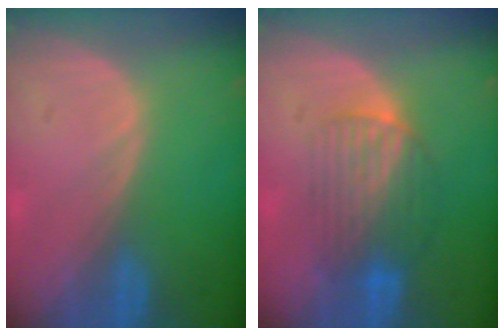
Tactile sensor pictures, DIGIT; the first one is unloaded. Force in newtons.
{"total": 6.5, "press": 6.4, "slide": 1.0}